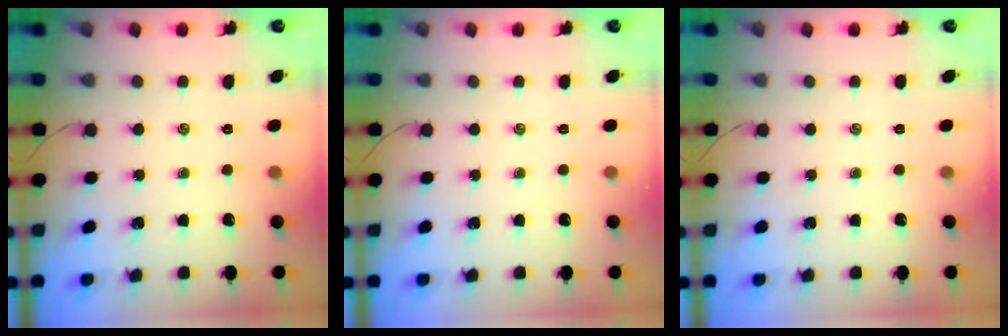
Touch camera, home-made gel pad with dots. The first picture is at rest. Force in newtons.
{"total": 0.0}
{"total": 0.0}